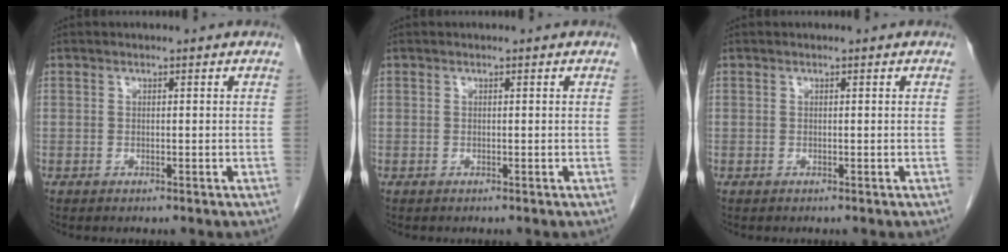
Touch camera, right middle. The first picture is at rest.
{"total": 0.0}
{"total": 0.0}